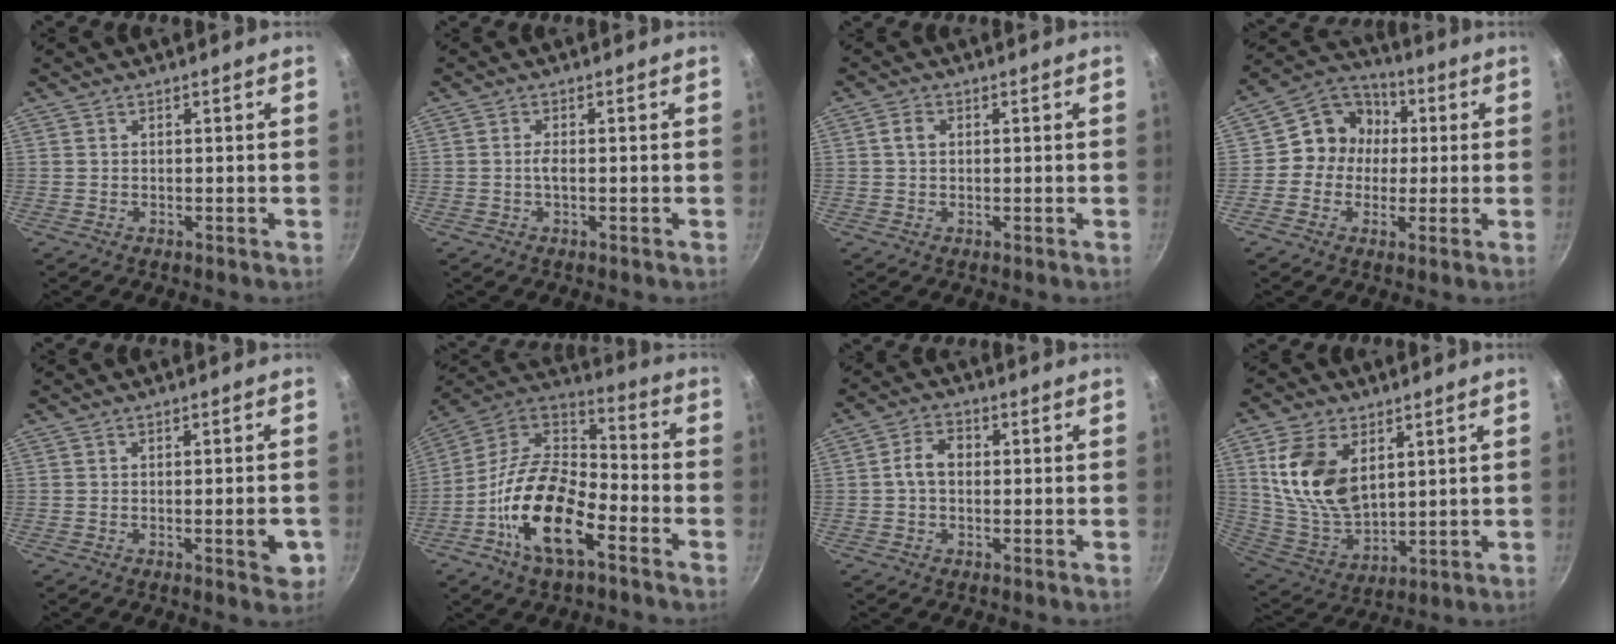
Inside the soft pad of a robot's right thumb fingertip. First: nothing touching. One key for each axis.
{"total": 1.4, "fx": -0.2, "fy": 0.4, "fz": 1.4, "tx": -0.032, "ty": 0.002, "tz": -0.007}
{"total": 2.2, "fx": 0.4, "fy": 1.7, "fz": 1.4, "tx": -0.020, "ty": 0.005, "tz": 0.004}
{"total": 10.6, "fx": 0.5, "fy": 9.7, "fz": 4.2, "tx": -0.027, "ty": 0.023, "tz": -0.014}
{"total": 4.4, "fx": -1.2, "fy": 1.2, "fz": 4.1, "tx": -0.048, "ty": -0.001, "tz": -0.017}
{"total": 20.0, "fx": -8.2, "fy": 9.7, "fz": 15.4, "tx": -0.267, "ty": 0.053, "tz": -0.173}
{"total": 4.9, "fx": 0.1, "fy": 3.5, "fz": 3.4, "tx": -0.051, "ty": 0.016, "tz": -0.008}
{"total": 15.2, "fx": 4.8, "fy": 9.3, "fz": 11.0, "tx": -0.193, "ty": -0.034, "tz": 0.108}